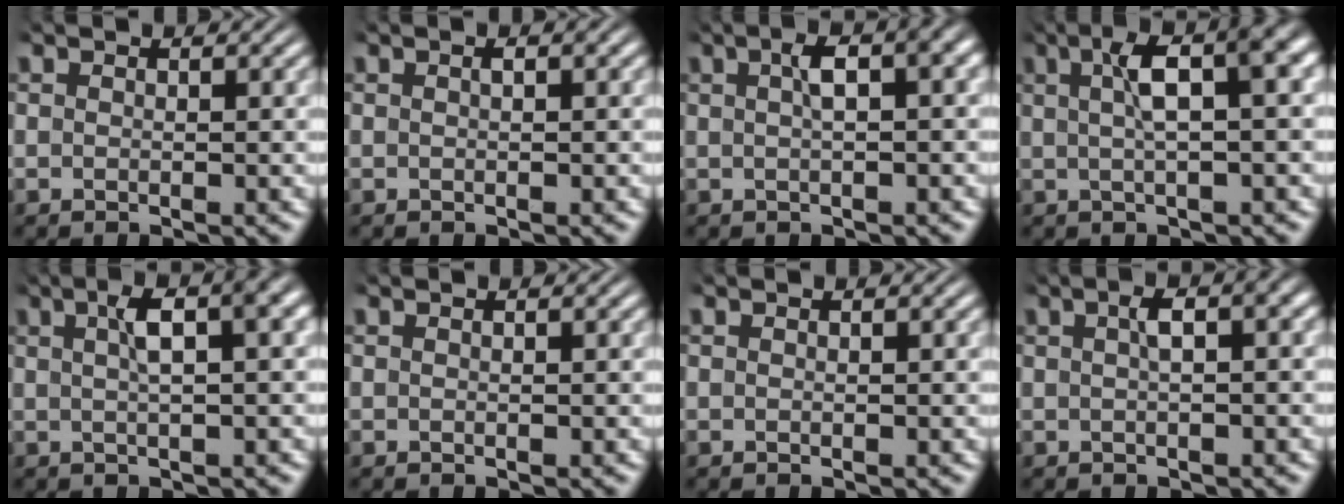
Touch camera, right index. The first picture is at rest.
{"total": 0.6, "force": [0.1, 0.3, 0.5], "torque": [-0.015, 0.002, 0.001]}
{"total": 2.8, "force": [0.4, 0.2, 2.7], "torque": [-0.037, 0.016, 0.004]}
{"total": 5.3, "force": [1.1, 0.6, 5.1], "torque": [-0.077, 0.023, 0.015]}
{"total": 3.6, "force": [0.8, 0.1, 3.5], "torque": [-0.049, 0.020, 0.010]}
{"total": 0.0}
{"total": 0.0}
{"total": 2.0, "force": [0.2, 0.2, 2.0], "torque": [-0.029, 0.013, 0.002]}